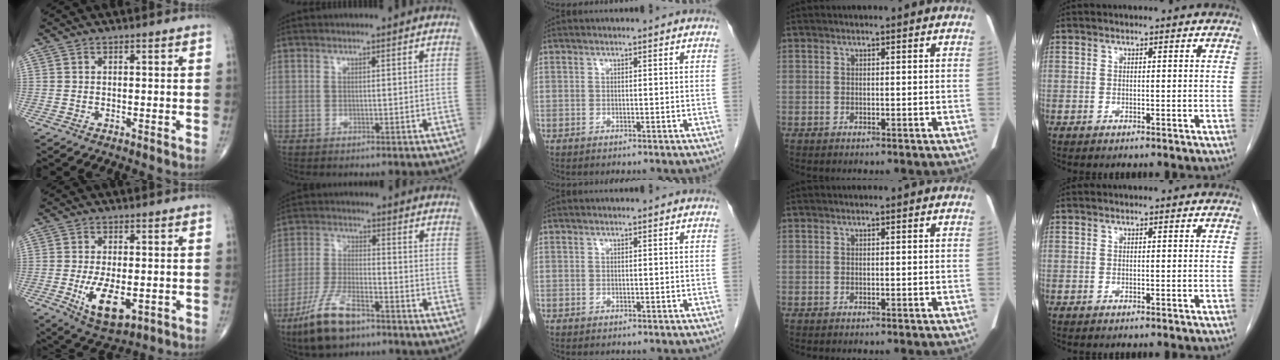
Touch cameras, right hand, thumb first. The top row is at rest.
{"thumb": {"total": 9.7, "force": [-2.3, 4.8, 8.2], "torque": [-0.136, -0.014, -0.027]}, "index": {"total": 10.1, "force": [-6.9, 3.1, 6.7], "torque": [-0.145, -0.015, -0.131]}}